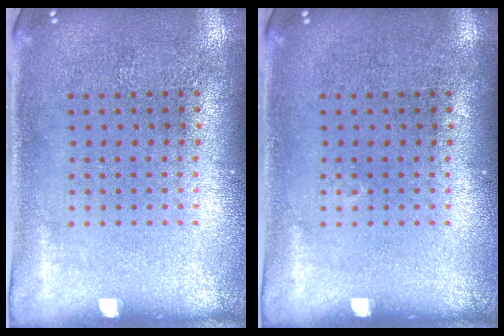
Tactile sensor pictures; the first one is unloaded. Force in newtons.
{"total": 0.0}